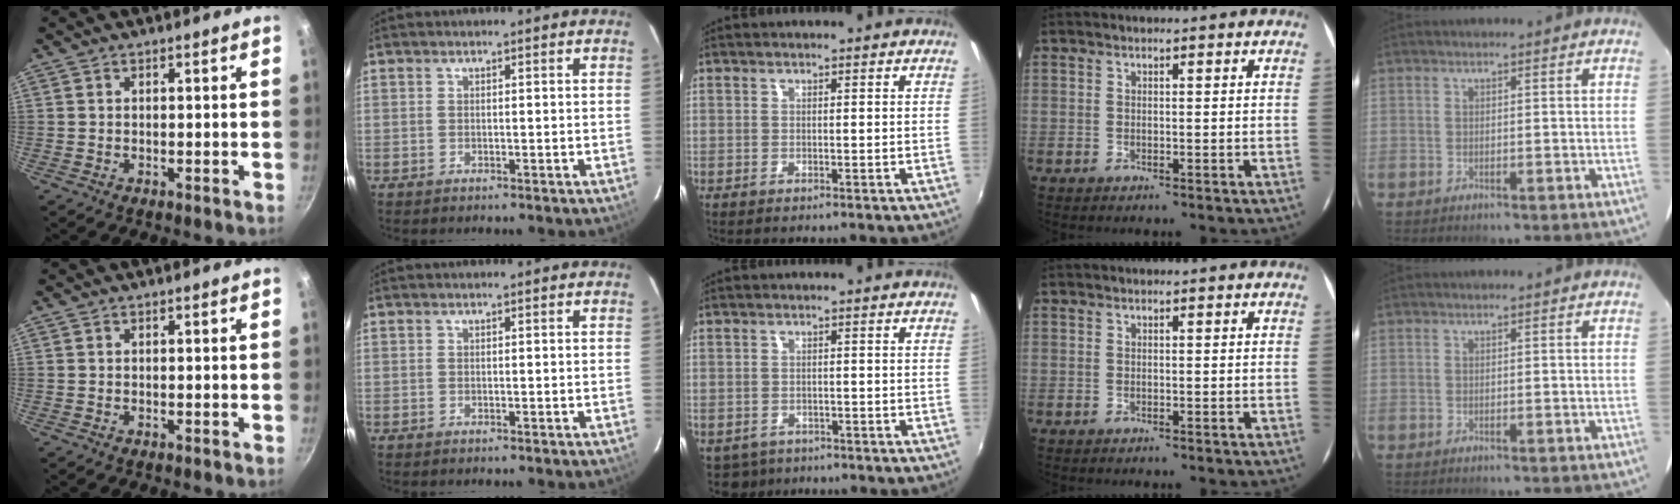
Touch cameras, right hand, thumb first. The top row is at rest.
{"middle": {"total": 3.6, "force": [-2.0, 2.8, 1.1], "torque": [-0.027, -0.008, -0.026]}}